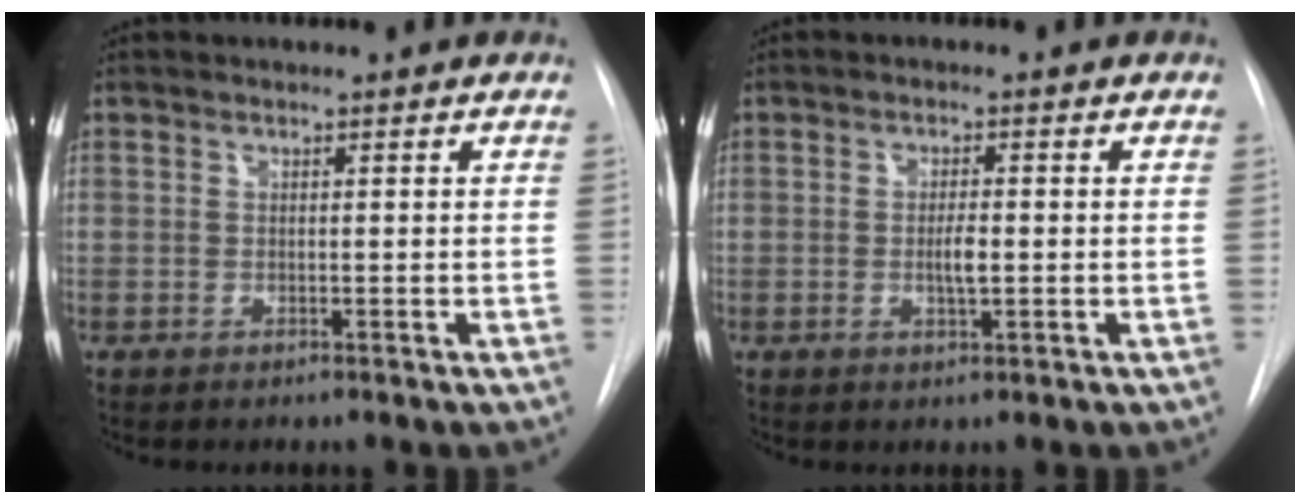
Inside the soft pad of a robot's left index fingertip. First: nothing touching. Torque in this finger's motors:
{"motor_torque": [0.26, 0.04, 0.06, 0.02]}